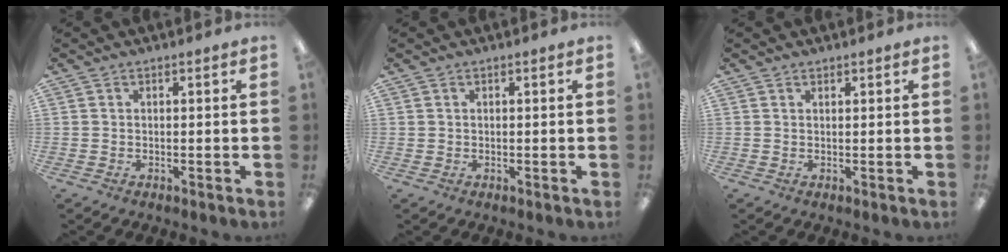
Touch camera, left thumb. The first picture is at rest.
{"total": 0.6, "force": [0.3, 0.5, -0.1], "torque": [0.001, 0.003, 0.006]}
{"total": 0.7, "force": [0.7, 0.2, 0.0], "torque": [0.000, 0.000, 0.014]}